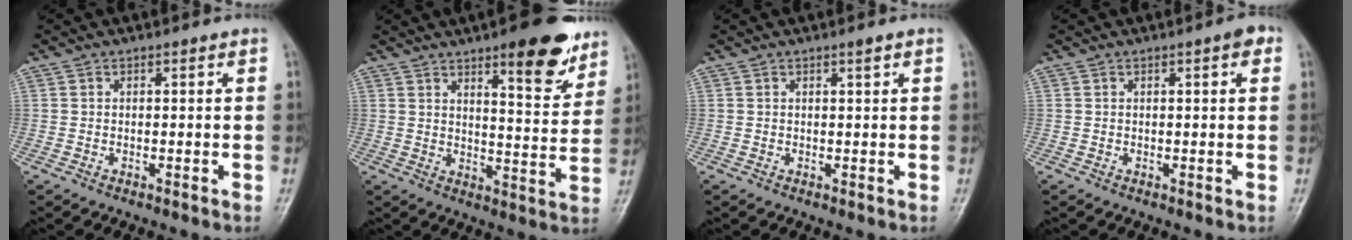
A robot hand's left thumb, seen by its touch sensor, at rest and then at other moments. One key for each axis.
{"total": 12.7, "fx": 8.2, "fy": 3.8, "fz": 9.0, "tx": -0.087, "ty": -0.047, "tz": 0.113}
{"total": 0.8, "fx": 0.5, "fy": 0.0, "fz": 0.6, "tx": -0.007, "ty": -0.001, "tz": 0.010}
{"total": 2.1, "fx": 0.8, "fy": 0.6, "fz": 1.8, "tx": -0.019, "ty": 0.004, "tz": 0.008}